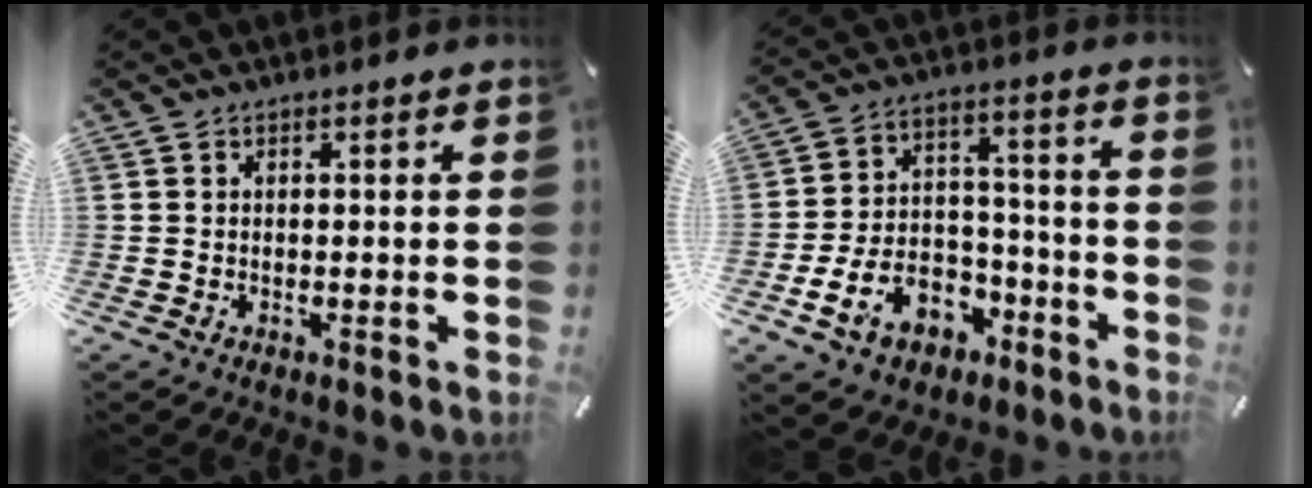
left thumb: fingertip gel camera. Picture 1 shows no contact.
{"total": 12.2, "force": [-5.3, 9.5, 5.6], "torque": [-0.104, 0.042, -0.086]}